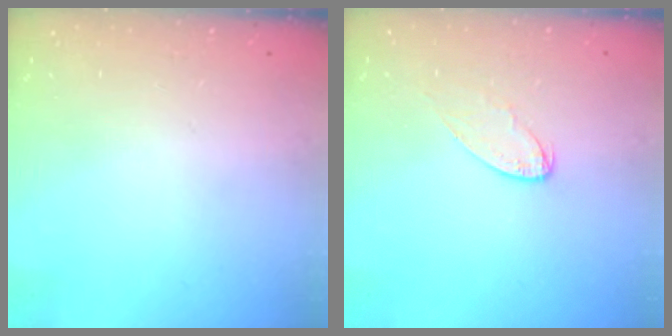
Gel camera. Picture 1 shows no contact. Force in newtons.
{"total": 5.7, "press": 5.7, "slide": 0.4}